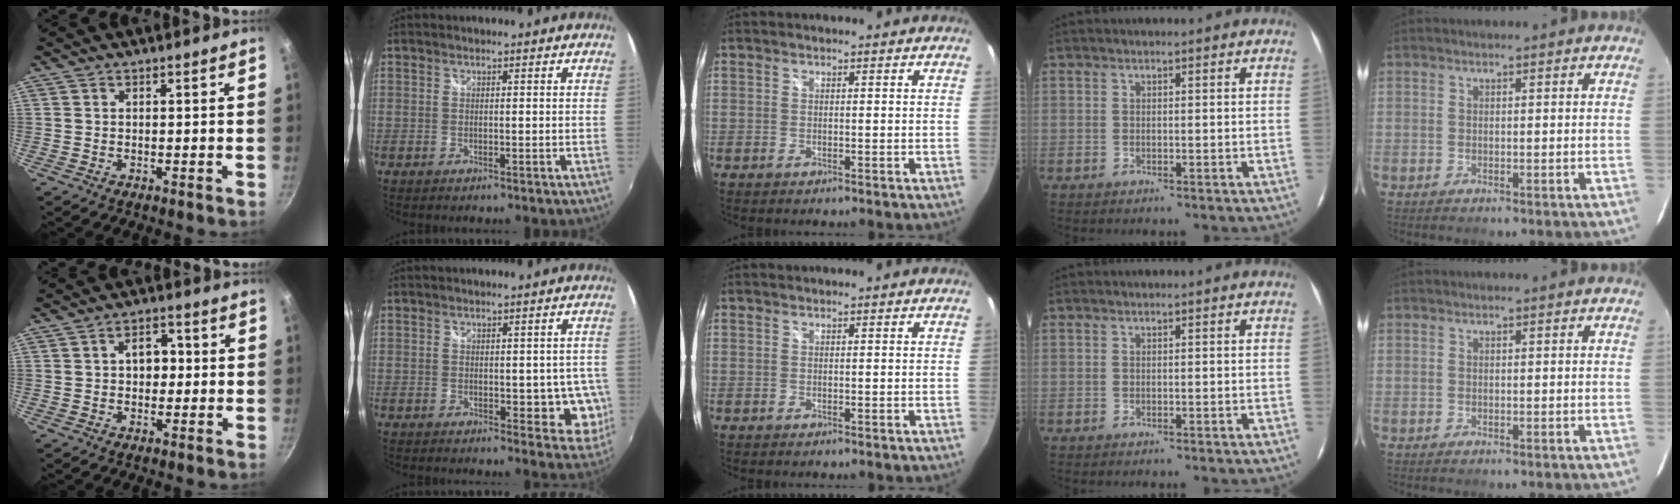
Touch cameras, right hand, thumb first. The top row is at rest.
{"thumb": {"total": 5.2, "force": [0.3, 3.7, 3.7], "torque": [-0.029, 0.012, 0.000]}, "index": {"total": 7.0, "force": [-0.8, 3.9, 5.8], "torque": [-0.053, -0.005, -0.004]}}